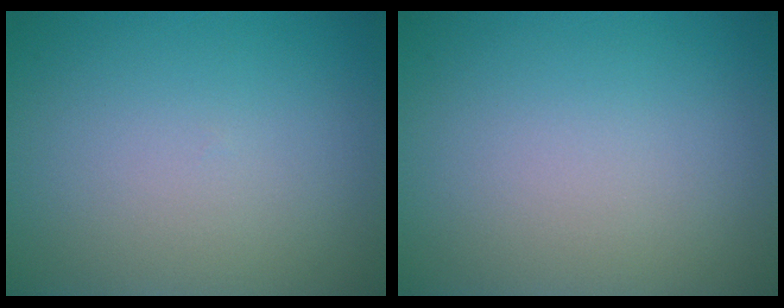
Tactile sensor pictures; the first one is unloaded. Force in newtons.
{"total": 0.0}